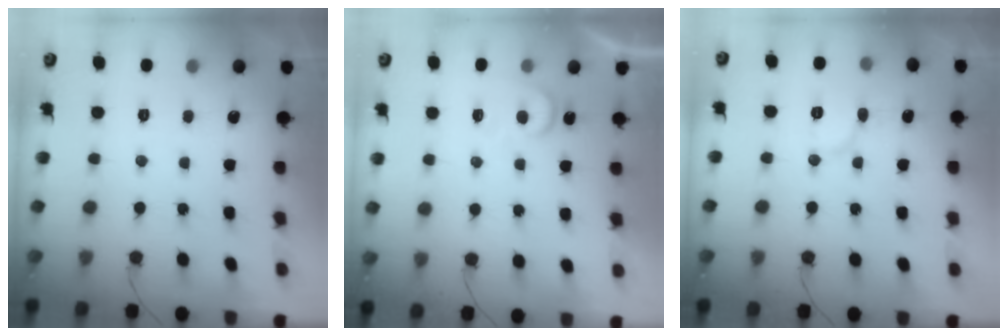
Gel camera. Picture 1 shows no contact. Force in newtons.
{"total": 6.0, "press": 6.0, "slide": 0.5}
{"total": 7.4, "press": 7.3, "slide": 0.4}